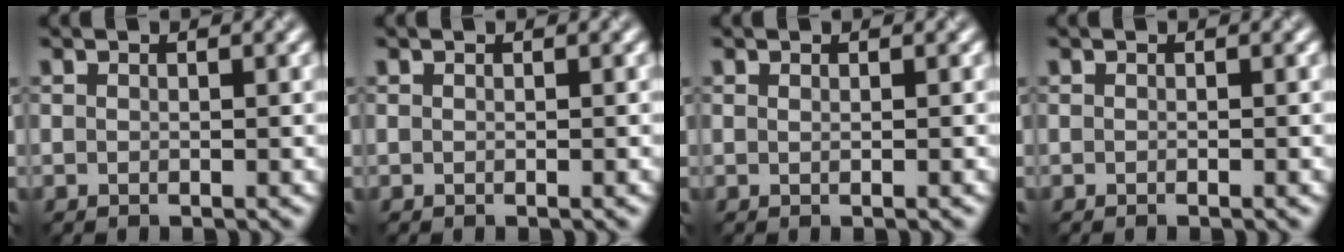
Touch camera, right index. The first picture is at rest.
{"total": 0.0}
{"total": 0.6, "force": [-0.1, 0.2, 0.5], "torque": [0.000, 0.000, -0.005]}
{"total": 1.0, "force": [-0.4, 0.4, 0.9], "torque": [-0.001, 0.001, -0.008]}